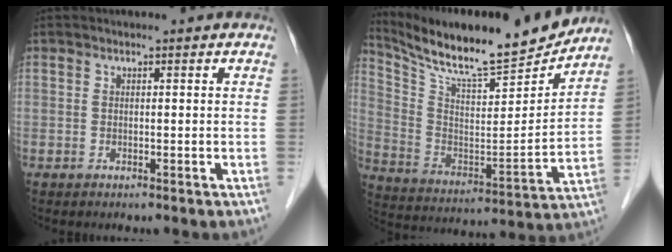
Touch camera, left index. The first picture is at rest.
{"total": 20.8, "force": [18.8, 1.6, 8.8], "torque": [-0.172, -0.028, 0.305]}